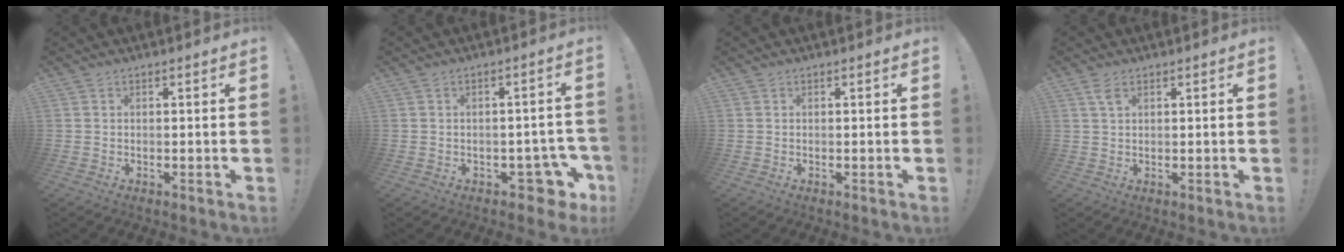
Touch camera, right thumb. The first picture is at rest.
{"total": 7.5, "force": [-3.8, 4.3, 4.9], "torque": [-0.057, 0.032, -0.056]}
{"total": 0.0}
{"total": 2.7, "force": [1.4, 1.1, 2.1], "torque": [-0.037, -0.003, 0.023]}